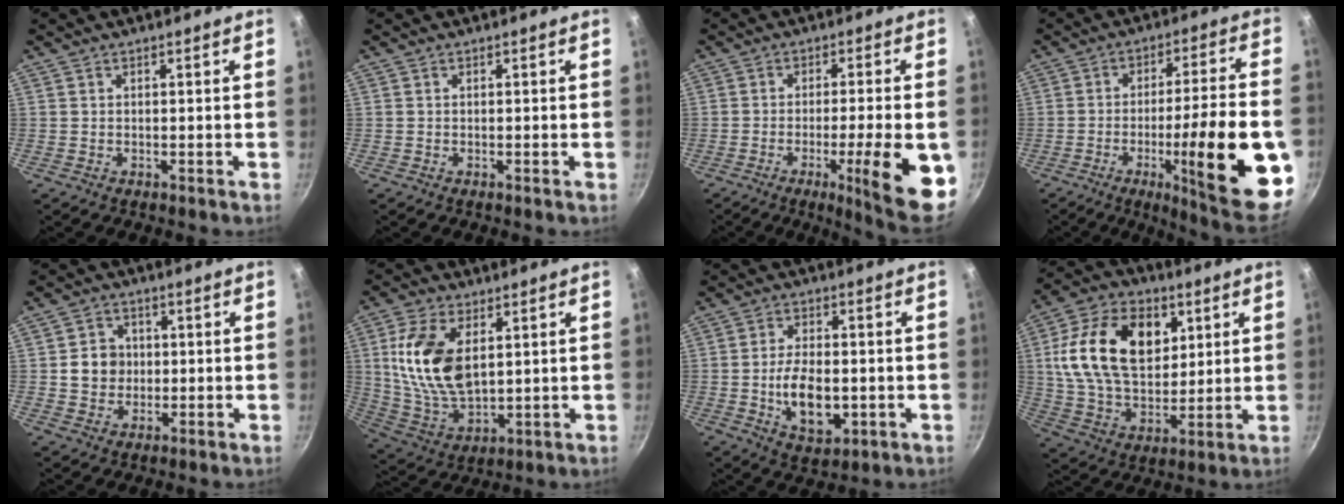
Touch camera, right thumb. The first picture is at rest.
{"total": 0.0}
{"total": 14.7, "force": [-4.5, 2.2, 13.9], "torque": [-0.176, 0.009, -0.060]}
{"total": 23.9, "force": [-6.8, 4.6, 22.4], "torque": [-0.299, 0.018, -0.093]}
{"total": 5.9, "force": [0.1, 5.4, 2.5], "torque": [-0.011, 0.008, -0.003]}
{"total": 15.7, "force": [3.6, 8.9, 12.4], "torque": [-0.229, -0.019, 0.081]}
{"total": 10.5, "force": [-1.7, 5.8, 8.6], "torque": [-0.137, 0.001, -0.023]}
{"total": 21.3, "force": [5.8, 14.1, 14.9], "torque": [-0.248, -0.009, 0.097]}